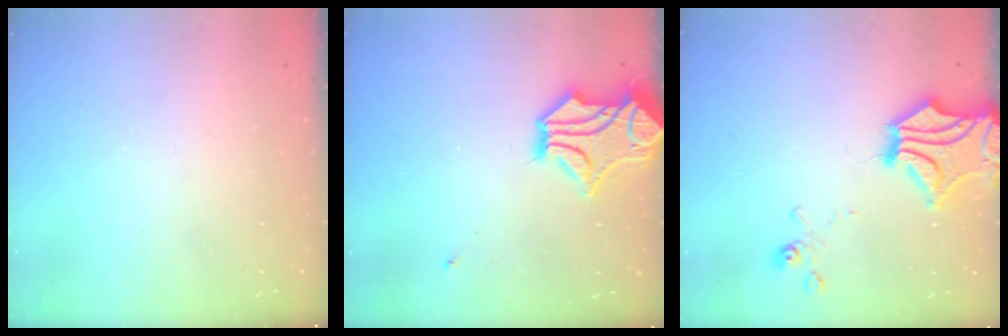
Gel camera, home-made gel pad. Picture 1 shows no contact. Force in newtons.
{"total": 5.0, "press": 4.6, "slide": 2.2}
{"total": 5.8, "press": 5.2, "slide": 2.7}